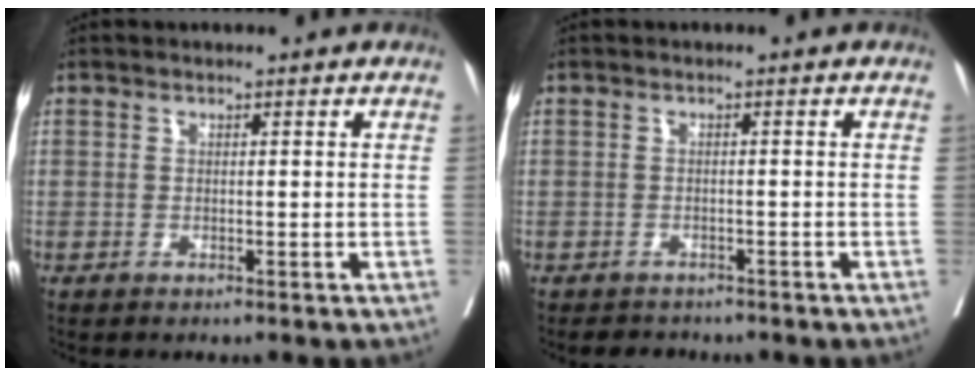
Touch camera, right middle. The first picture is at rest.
{"total": 2.3, "force": [-2.1, 0.9, 0.0], "torque": [-0.006, -0.002, -0.032]}